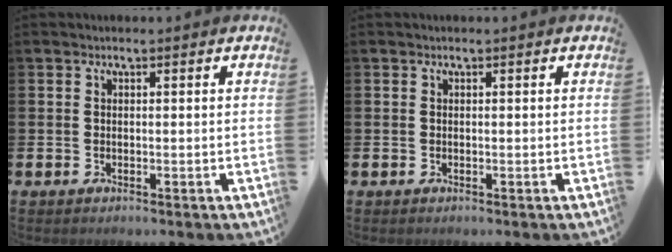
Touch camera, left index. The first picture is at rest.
{"total": 0.0}